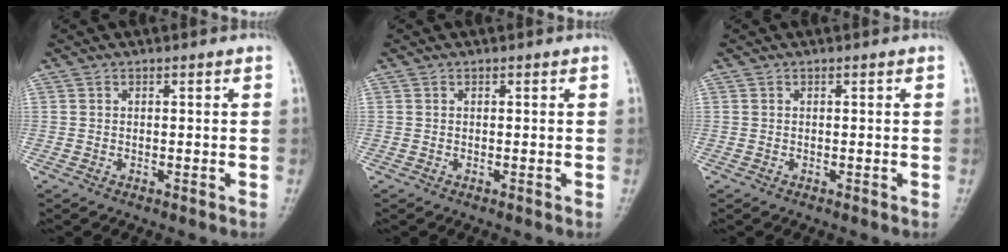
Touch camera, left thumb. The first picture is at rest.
{"total": 0.0}
{"total": 0.0}